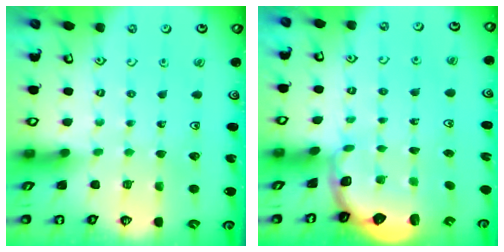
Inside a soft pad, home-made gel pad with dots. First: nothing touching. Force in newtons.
{"total": 2.5, "press": 1.9, "slide": 1.7}